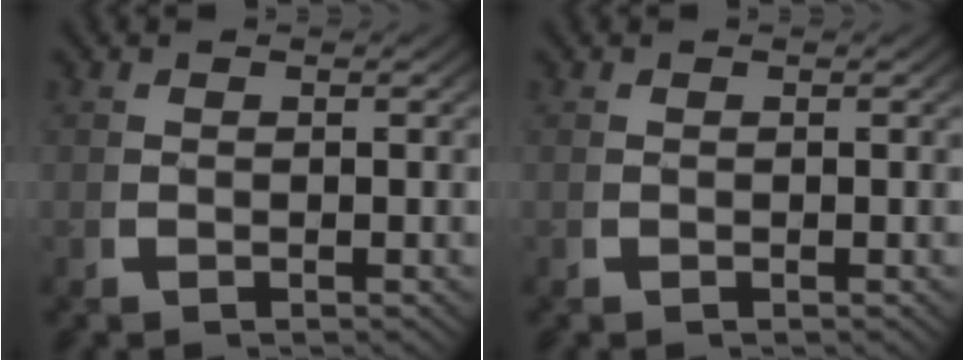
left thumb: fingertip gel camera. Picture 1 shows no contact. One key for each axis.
{"total": 0.0}